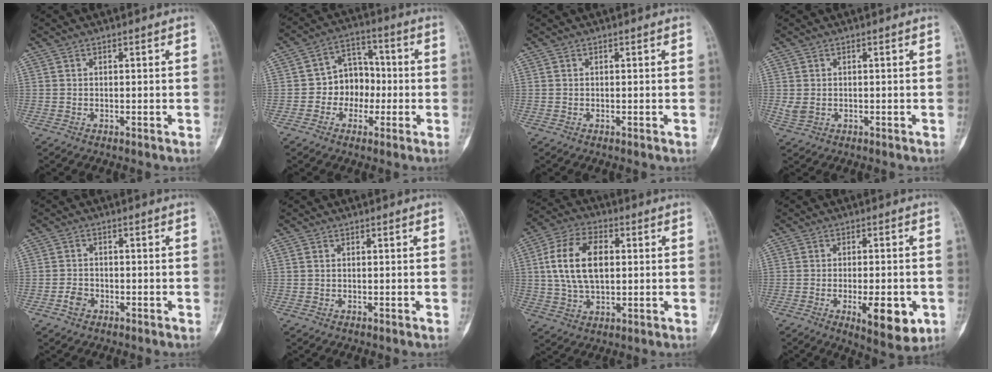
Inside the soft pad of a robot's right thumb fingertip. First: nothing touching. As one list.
[{"total": 8.9, "force": [-1.5, 7.2, 4.9], "torque": [-0.027, 0.034, -0.036]}, {"total": 0.0}, {"total": 2.3, "force": [0.0, 1.8, 1.4], "torque": [-0.030, 0.002, 0.003]}, {"total": 2.5, "force": [-1.3, 1.8, 1.1], "torque": [-0.018, 0.010, -0.025]}, {"total": 0.5, "force": [0.2, 0.4, 0.4], "torque": [-0.010, 0.003, 0.004]}, {"total": 13.7, "force": [1.9, 8.2, 10.9], "torque": [-0.193, 0.010, 0.033]}, {"total": 10.5, "force": [-3.4, 3.9, 9.1], "torque": [-0.112, -0.003, -0.040]}]